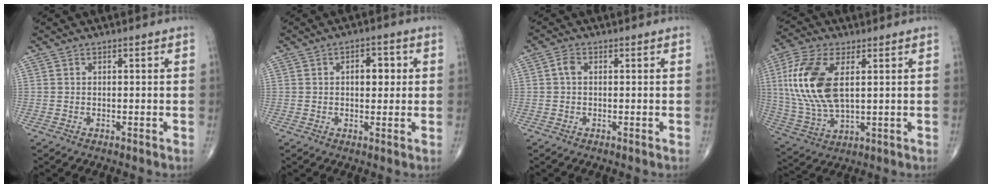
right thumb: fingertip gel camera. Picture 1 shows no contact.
{"total": 4.9, "force": [0.9, 2.8, 3.9], "torque": [-0.038, 0.004, 0.009]}
{"total": 1.7, "force": [0.1, 1.1, 1.3], "torque": [-0.023, 0.004, -0.001]}
{"total": 16.2, "force": [3.4, 8.0, 13.7], "torque": [-0.303, -0.005, 0.069]}